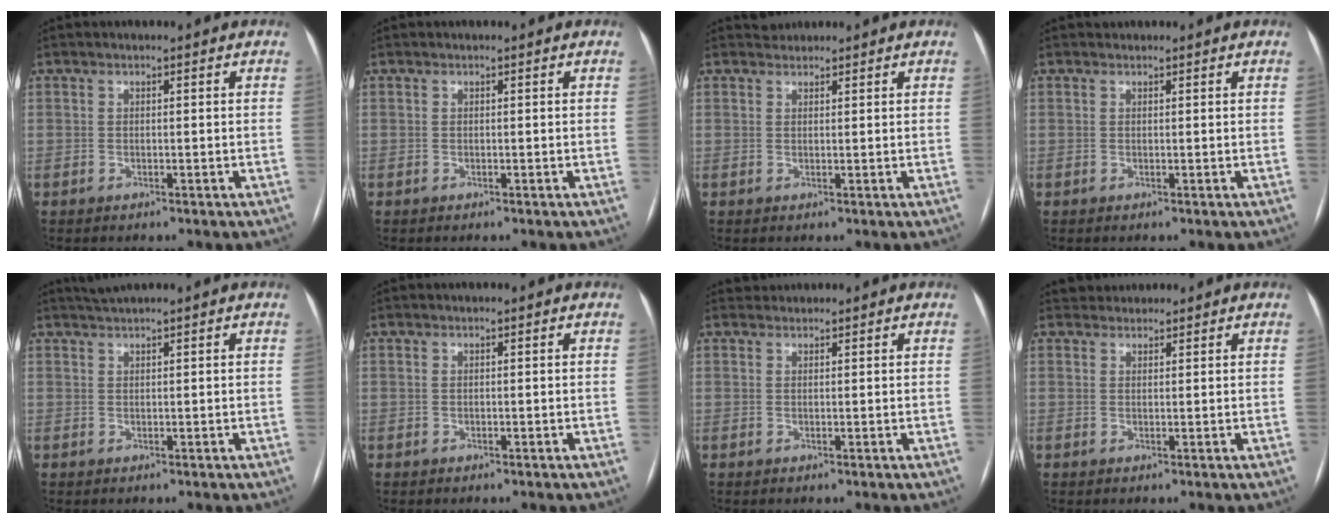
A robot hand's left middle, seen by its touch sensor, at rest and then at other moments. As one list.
[{"total": 0.0}, {"total": 1.3, "force": [1.2, 0.4, -0.4], "torque": [0.002, 0.010, 0.020]}, {"total": 0.6, "force": [0.5, 0.2, -0.1], "torque": [-0.003, 0.008, 0.009]}, {"total": 1.7, "force": [1.5, -0.5, 0.5], "torque": [-0.008, 0.010, 0.034]}, {"total": 0.0}, {"total": 1.1, "force": [1.0, 0.2, -0.4], "torque": [0.000, 0.011, 0.019]}, {"total": 2.0, "force": [1.9, 0.7, -0.4], "torque": [0.006, 0.017, 0.030]}]